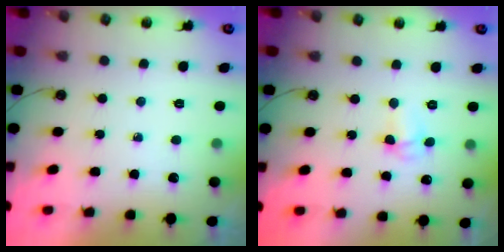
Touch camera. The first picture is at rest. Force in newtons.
{"total": 4.8, "press": 3.4, "slide": 3.5}